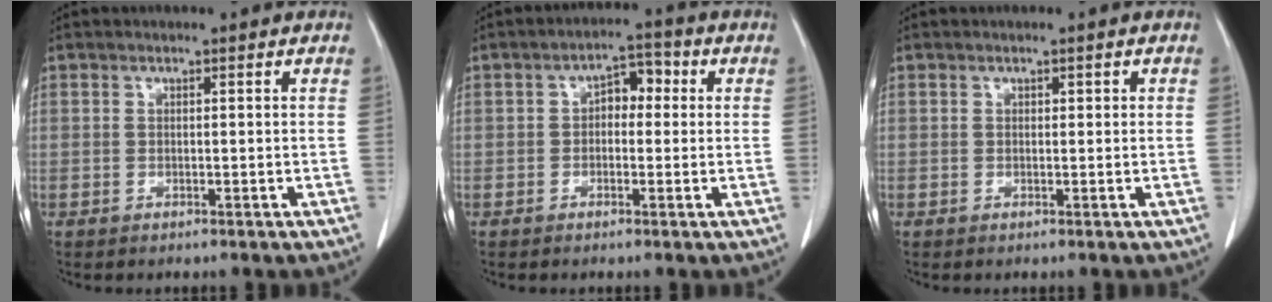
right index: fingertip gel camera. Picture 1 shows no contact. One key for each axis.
{"total": 4.5, "fx": 0.4, "fy": 2.6, "fz": 3.6, "tx": -0.050, "ty": 0.025, "tz": 0.001}
{"total": 0.8, "fx": 0.2, "fy": 0.5, "fz": 0.6, "tx": -0.005, "ty": 0.006, "tz": 0.004}